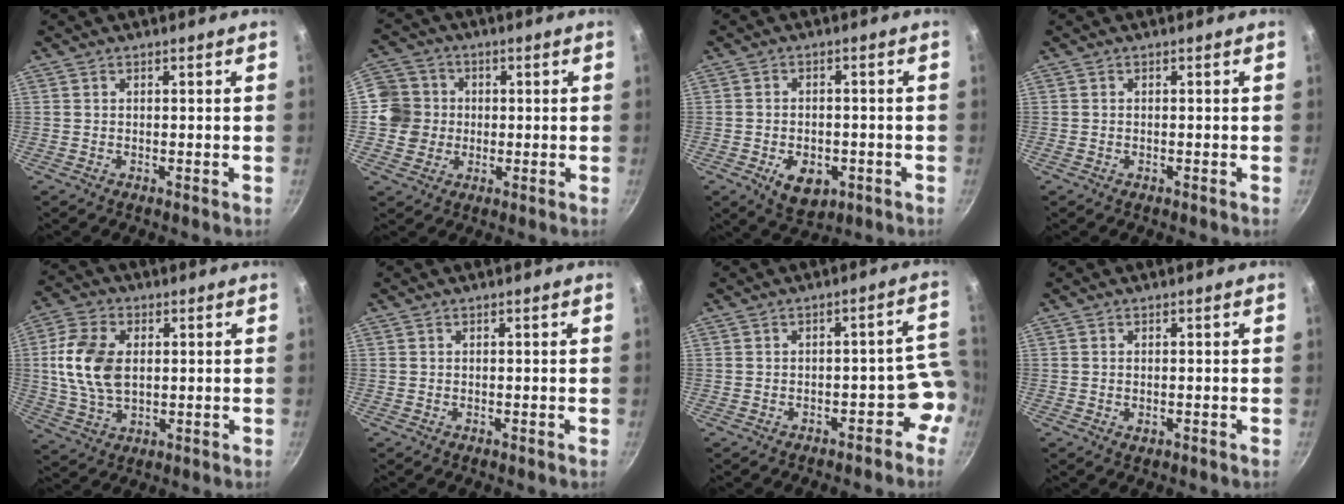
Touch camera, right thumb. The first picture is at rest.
{"total": 7.8, "force": [-0.1, 7.6, 1.8], "torque": [0.006, 0.012, -0.016]}
{"total": 7.8, "force": [-2.8, 5.0, 5.2], "torque": [-0.063, 0.005, -0.033]}
{"total": 0.0}
{"total": 12.3, "force": [1.4, 7.9, 9.3], "torque": [-0.171, 0.001, 0.025]}
{"total": 0.0}
{"total": 6.4, "force": [-3.6, 3.8, 3.7], "torque": [0.028, 0.071, -0.033]}
{"total": 1.1, "force": [-0.2, 0.6, 0.9], "torque": [-0.014, -0.001, -0.003]}